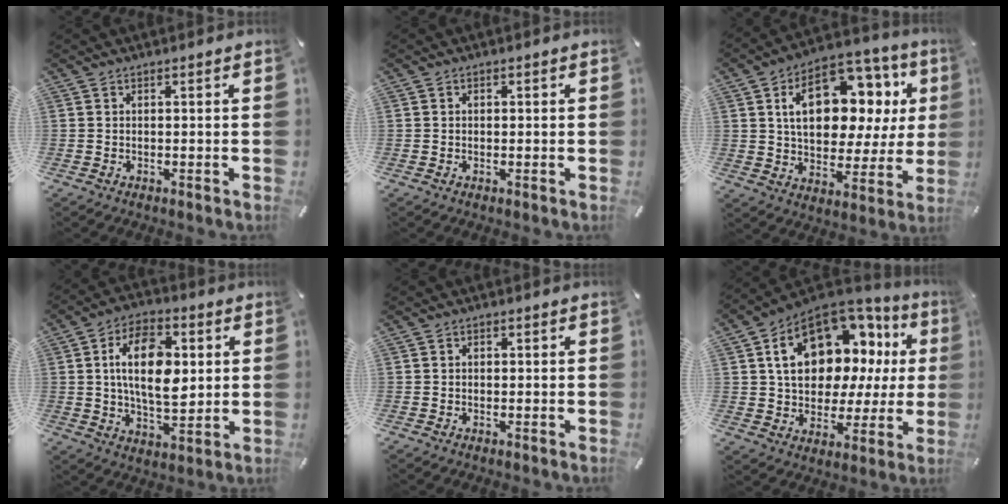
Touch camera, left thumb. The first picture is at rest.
{"total": 0.7, "force": [0.0, 0.6, 0.3], "torque": [-0.006, 0.004, -0.002]}
{"total": 19.1, "force": [7.0, 11.9, 13.2], "torque": [-0.198, -0.026, 0.121]}
{"total": 15.0, "force": [2.4, 9.0, 11.8], "torque": [-0.218, 0.004, 0.039]}
{"total": 1.0, "force": [-0.2, 0.9, 0.4], "torque": [-0.008, 0.005, -0.005]}
{"total": 18.5, "force": [7.2, 12.4, 11.7], "torque": [-0.183, -0.039, 0.131]}